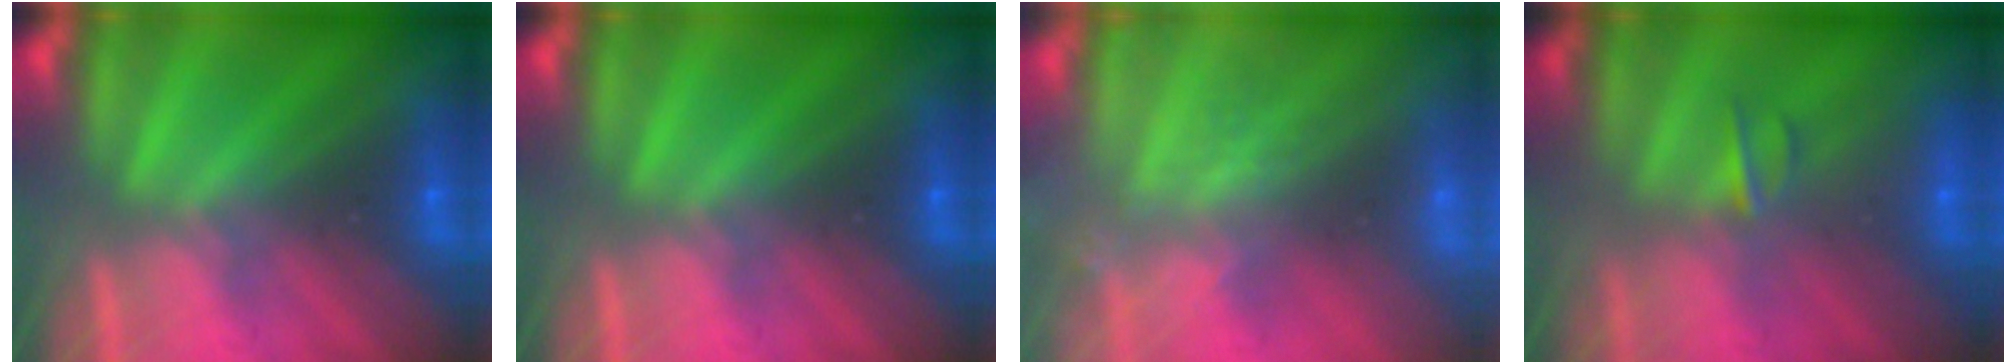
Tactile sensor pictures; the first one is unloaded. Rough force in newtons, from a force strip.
{"total": 0.0}
{"total": 2.2}
{"total": 2.1}